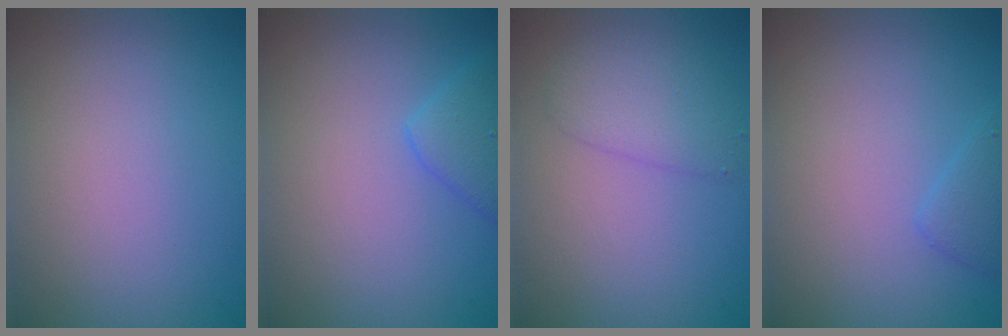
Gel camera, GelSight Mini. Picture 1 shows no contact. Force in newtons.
{"total": 2.5, "press": 2.5, "slide": 0.2}
{"total": 2.8, "press": 2.8, "slide": 0.1}
{"total": 1.5, "press": 1.5, "slide": 0.2}